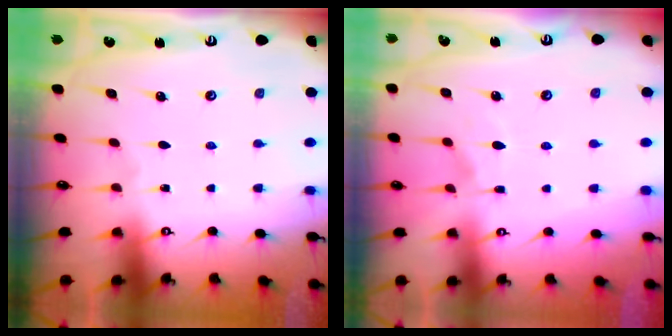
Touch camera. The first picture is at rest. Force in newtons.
{"total": 5.2, "press": 5.0, "slide": 1.3}